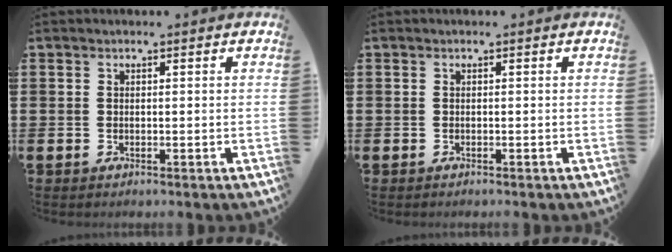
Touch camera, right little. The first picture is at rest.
{"total": 0.0}